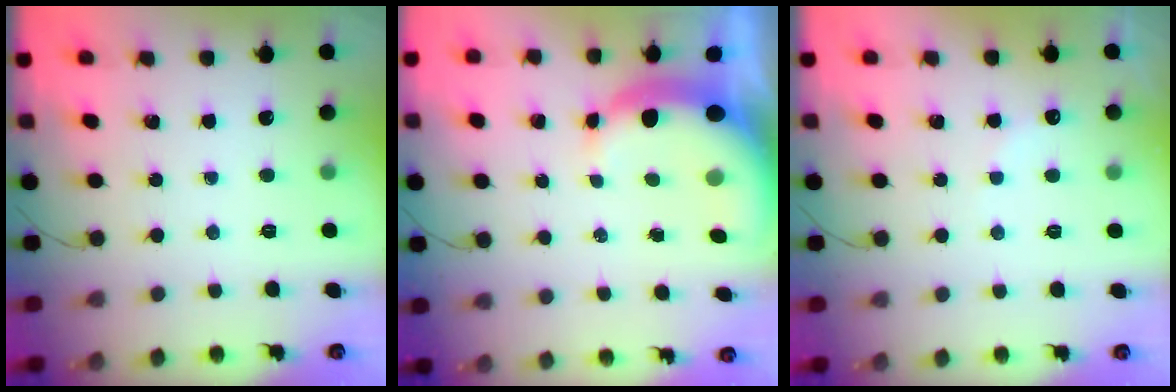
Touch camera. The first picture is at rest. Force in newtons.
{"total": 8.8, "press": 8.7, "slide": 1.6}
{"total": 6.4, "press": 6.3, "slide": 1.2}